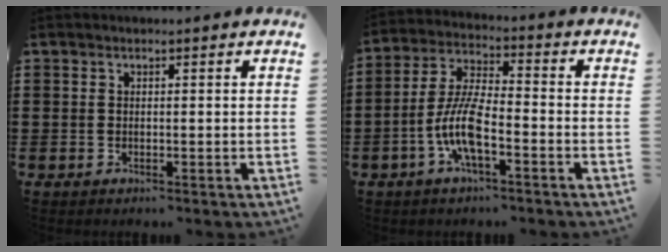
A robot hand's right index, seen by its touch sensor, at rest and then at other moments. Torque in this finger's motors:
{"motor_torque": [2.14, 0.00, 0.64, 0.21]}